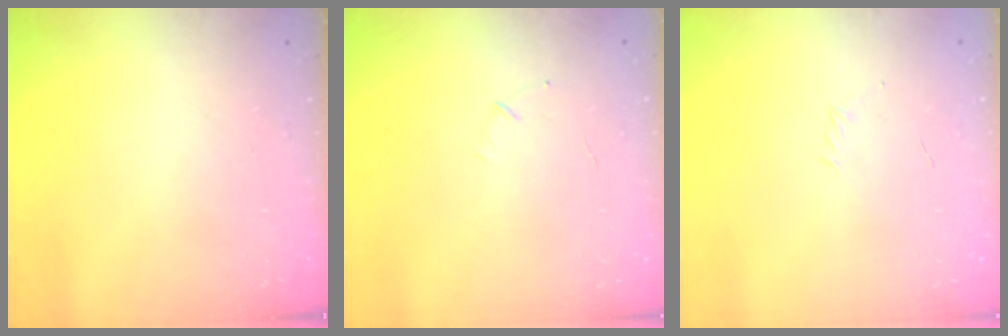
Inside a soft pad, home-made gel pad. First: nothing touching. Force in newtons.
{"total": 3.8, "press": 3.7, "slide": 1.0}
{"total": 2.9, "press": 2.8, "slide": 0.7}